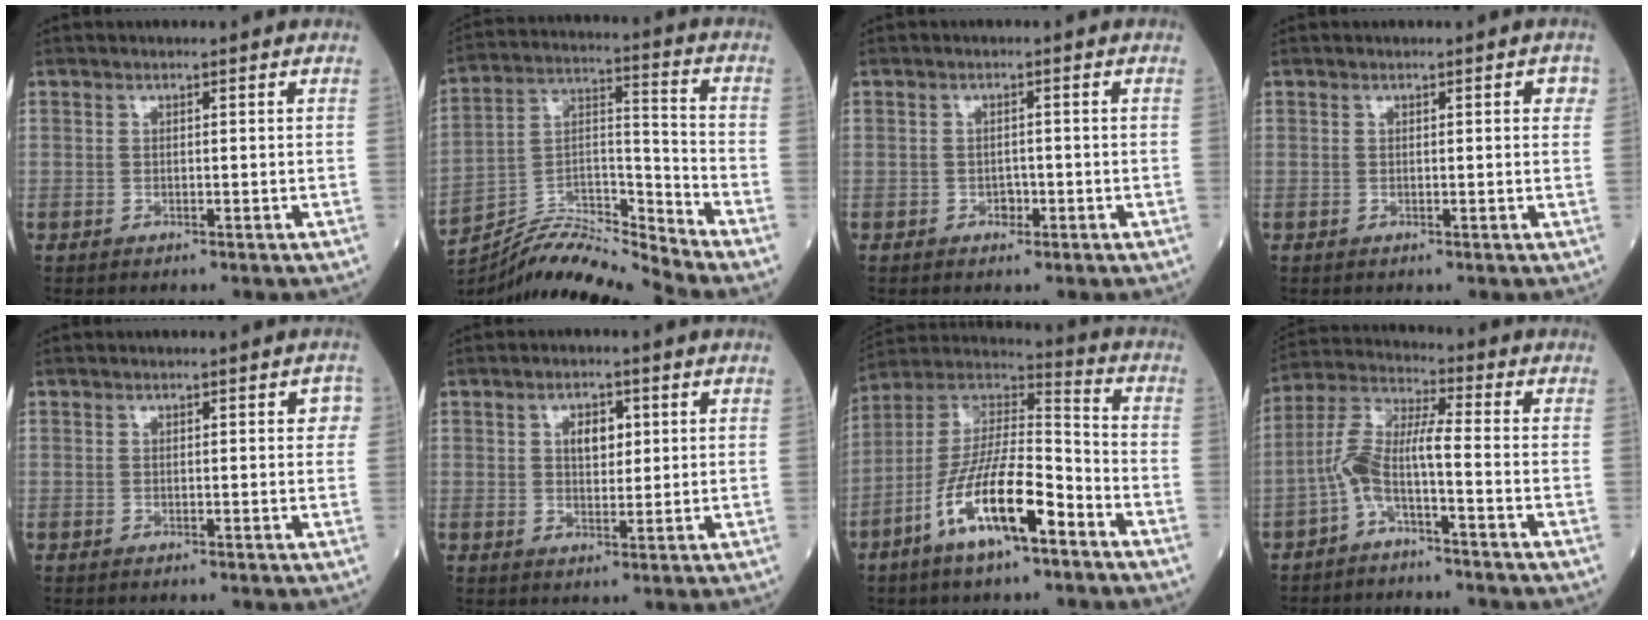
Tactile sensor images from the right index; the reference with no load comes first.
{"total": 12.7, "force": [-12.5, -1.3, 2.2], "torque": [-0.037, 0.048, -0.231]}
{"total": 1.3, "force": [-0.6, 0.9, 0.6], "torque": [-0.002, 0.004, -0.009]}
{"total": 1.7, "force": [0.6, 0.6, 1.5], "torque": [-0.012, 0.003, 0.005]}
{"total": 2.1, "force": [0.6, 0.8, 1.8], "torque": [-0.013, 0.006, 0.005]}
{"total": 3.9, "force": [1.3, 2.2, 2.9], "torque": [-0.047, 0.004, 0.021]}
{"total": 15.1, "force": [-7.4, 3.5, 12.7], "torque": [-0.238, 0.003, -0.134]}
{"total": 6.9, "force": [-3.0, 0.9, 6.2], "torque": [-0.137, 0.026, -0.065]}